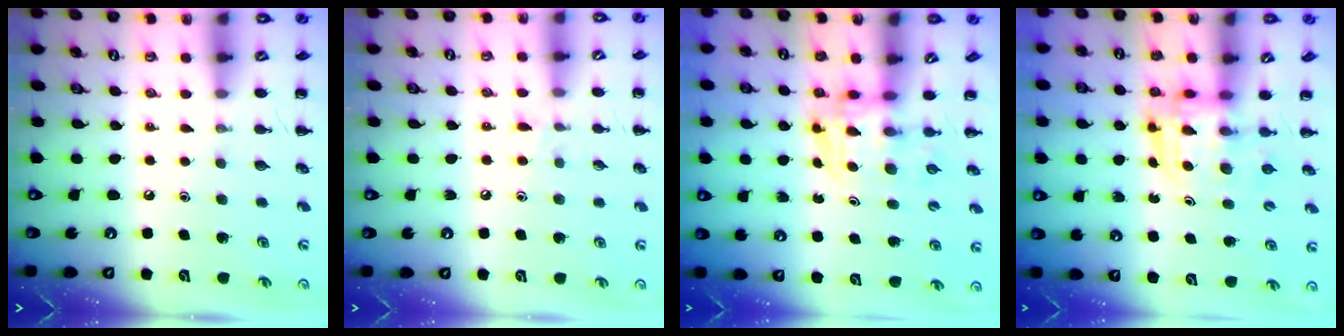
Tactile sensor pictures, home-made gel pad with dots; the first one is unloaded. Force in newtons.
{"total": 6.0, "press": 5.6, "slide": 2.2}
{"total": 3.7, "press": 3.7, "slide": 0.6}
{"total": 3.1, "press": 3.1, "slide": 0.3}